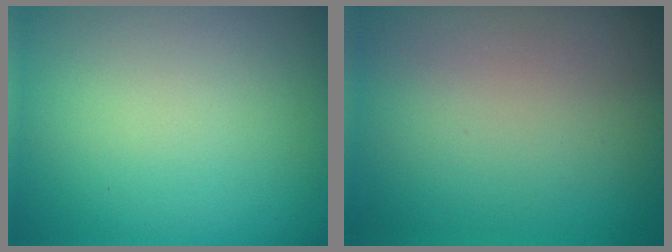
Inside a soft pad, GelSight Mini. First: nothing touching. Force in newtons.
{"total": 0.0}